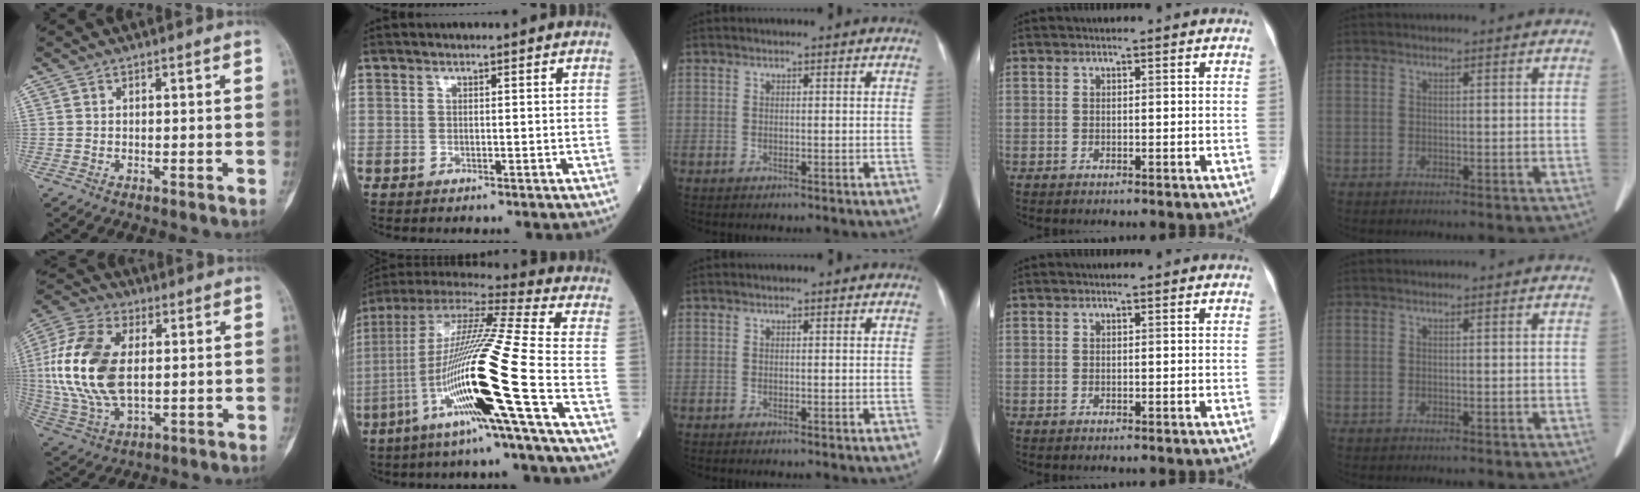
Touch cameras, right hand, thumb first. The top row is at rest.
{"thumb": {"total": 18.8, "force": [1.6, 10.8, 15.3], "torque": [-0.331, -0.001, 0.035]}, "index": {"total": 21.8, "force": [-7.6, -1.8, 20.3], "torque": [-0.417, -0.024, -0.157]}}